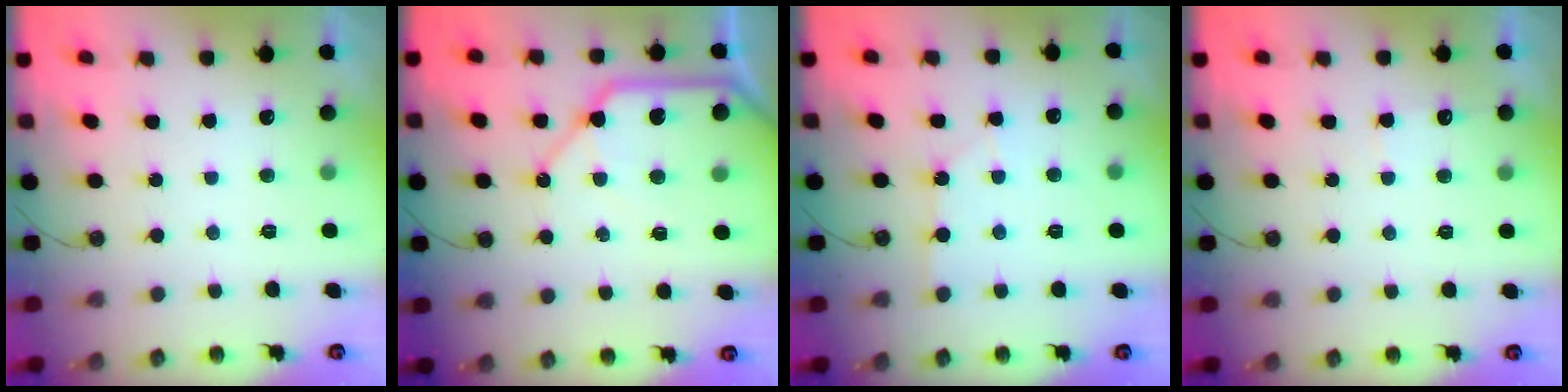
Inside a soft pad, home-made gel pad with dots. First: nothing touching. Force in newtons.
{"total": 13.3, "press": 13.3, "slide": 1.5}
{"total": 4.0, "press": 4.0, "slide": 0.6}
{"total": 5.3, "press": 5.3, "slide": 0.7}